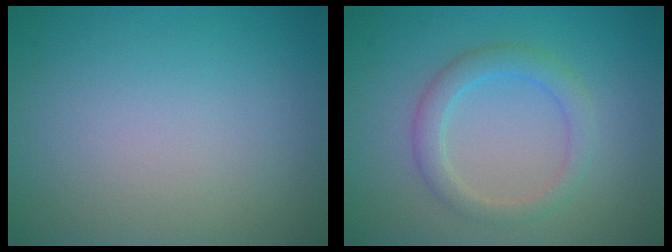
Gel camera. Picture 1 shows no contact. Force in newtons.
{"total": 2.7, "press": 2.6, "slide": 0.3}